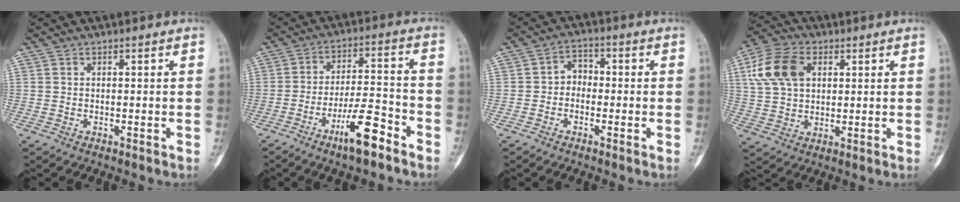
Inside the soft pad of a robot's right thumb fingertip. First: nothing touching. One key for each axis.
{"total": 10.3, "fx": -6.5, "fy": 2.5, "fz": 7.6, "tx": -0.132, "ty": 0.048, "tz": -0.109}
{"total": 4.0, "fx": -0.8, "fy": 3.3, "fz": 2.2, "tx": -0.014, "ty": 0.020, "tz": -0.028}
{"total": 12.2, "fx": 3.8, "fy": 8.1, "fz": 8.3, "tx": -0.153, "ty": 0.007, "tz": 0.070}